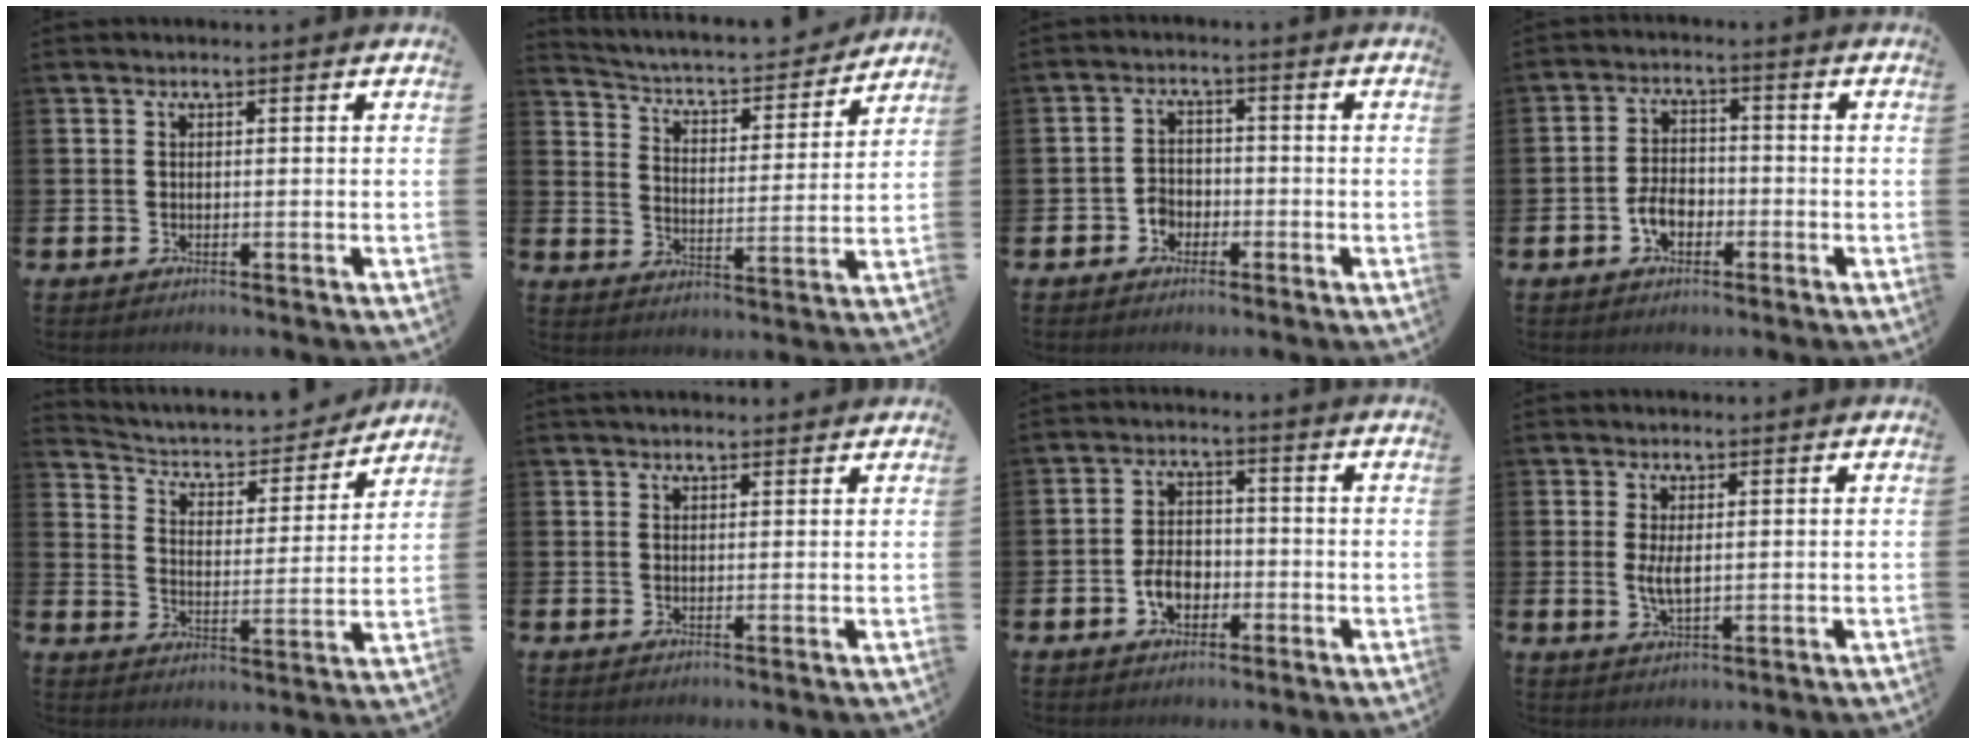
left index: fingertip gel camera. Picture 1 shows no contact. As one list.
[{"total": 4.7, "force": [4.4, 1.2, 1.1], "torque": [-0.053, -0.040, 0.067]}, {"total": 2.7, "force": [-1.7, 2.1, 0.7], "torque": [-0.015, 0.005, -0.037]}, {"total": 3.8, "force": [-1.7, 2.4, 2.4], "torque": [-0.040, 0.004, -0.033]}, {"total": 5.6, "force": [5.1, 1.9, 1.3], "torque": [-0.052, -0.042, 0.080]}, {"total": 1.5, "force": [1.4, 0.4, 0.3], "torque": [0.002, -0.001, 0.023]}, {"total": 4.3, "force": [-1.7, 2.9, 2.7], "torque": [-0.039, 0.001, -0.035]}, {"total": 3.0, "force": [0.3, 1.1, 2.8], "torque": [-0.044, -0.002, 0.002]}]